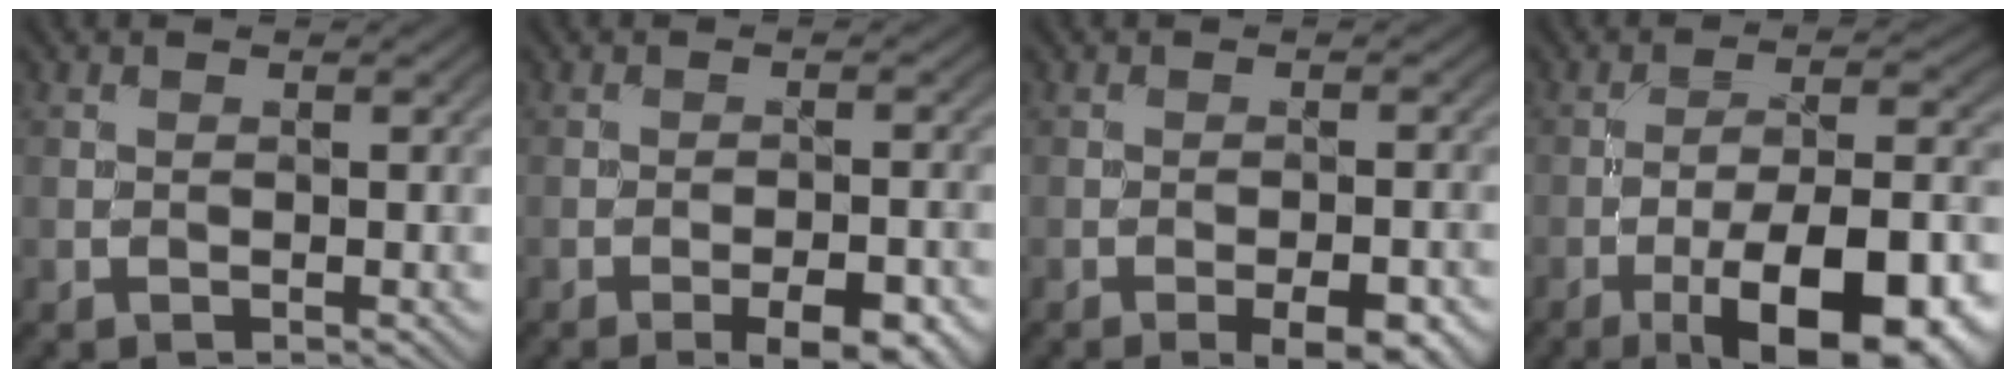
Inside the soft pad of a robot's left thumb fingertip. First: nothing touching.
{"total": 6.5, "force": [-3.8, 2.1, 4.8], "torque": [-0.076, 0.005, -0.044]}
{"total": 5.9, "force": [-3.4, 2.0, 4.5], "torque": [-0.071, 0.004, -0.035]}
{"total": 15.2, "force": [-7.5, 5.1, 12.1], "torque": [-0.172, 0.003, -0.114]}